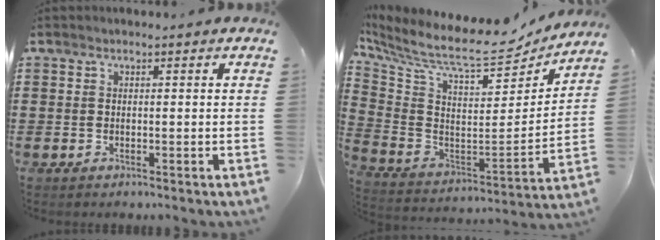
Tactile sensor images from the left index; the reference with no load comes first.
{"total": 8.9, "force": [7.7, 1.6, 4.2], "torque": [-0.111, -0.067, 0.124]}